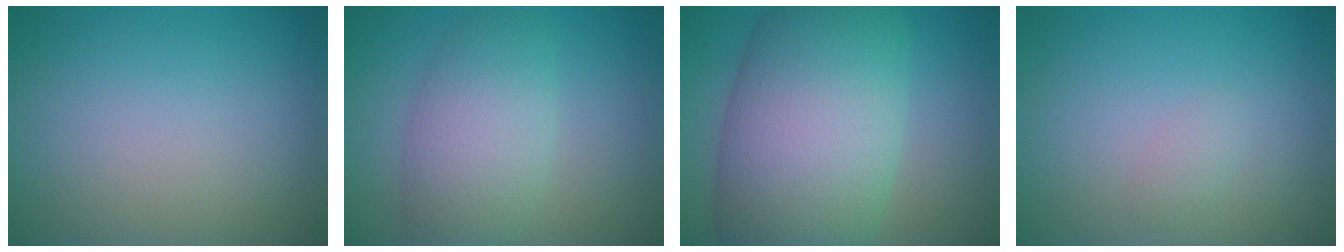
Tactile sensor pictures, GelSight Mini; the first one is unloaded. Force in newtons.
{"total": 5.4, "press": 5.4, "slide": 0.2}
{"total": 13.1, "press": 13.1, "slide": 0.3}
{"total": 0.8, "press": 0.8, "slide": 0.0}